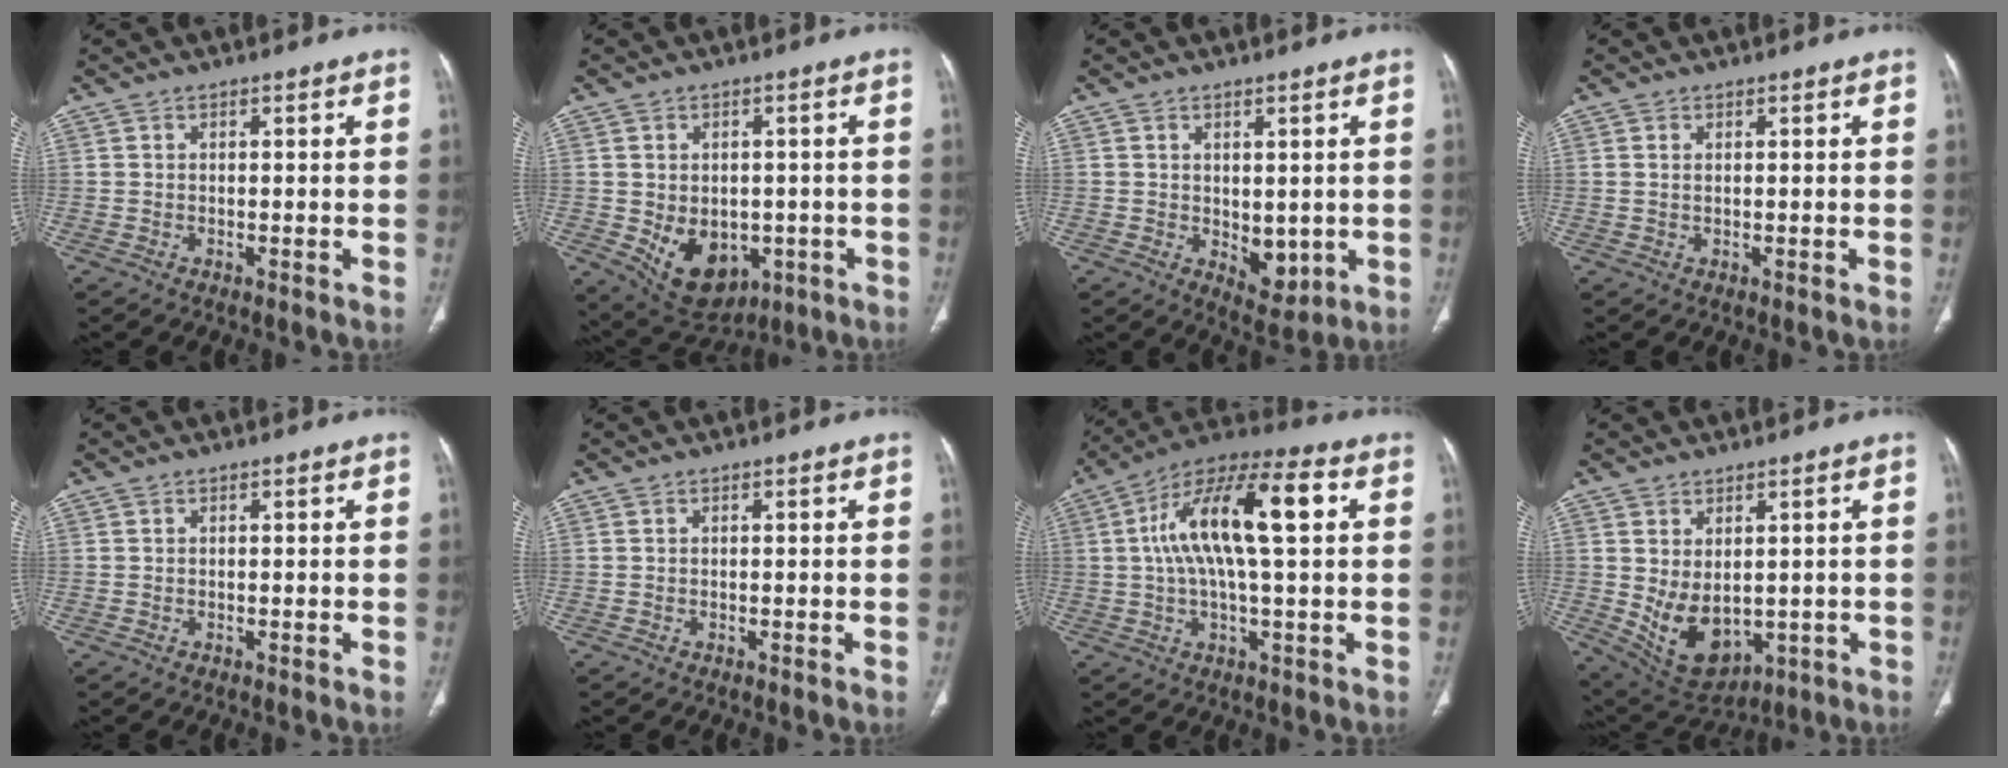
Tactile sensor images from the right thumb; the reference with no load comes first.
{"total": 11.7, "force": [-3.1, 8.4, 7.5], "torque": [-0.091, -0.001, -0.021]}
{"total": 5.5, "force": [-0.5, 3.5, 4.3], "torque": [-0.037, -0.014, 0.009]}
{"total": 0.7, "force": [0.3, 0.3, 0.5], "torque": [-0.017, 0.003, 0.007]}
{"total": 0.0}
{"total": 0.0}
{"total": 17.4, "force": [3.1, 5.6, 16.2], "torque": [-0.298, 0.031, 0.046]}
{"total": 10.6, "force": [-0.6, 6.9, 8.0], "torque": [-0.120, -0.009, 0.026]}